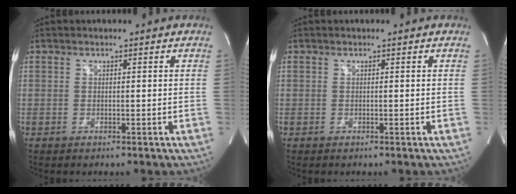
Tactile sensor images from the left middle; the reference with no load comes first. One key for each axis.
{"total": 0.0}